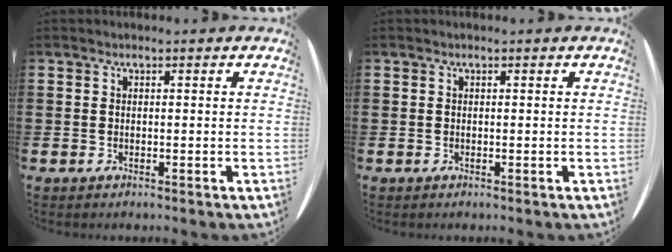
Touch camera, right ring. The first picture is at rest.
{"total": 0.0}